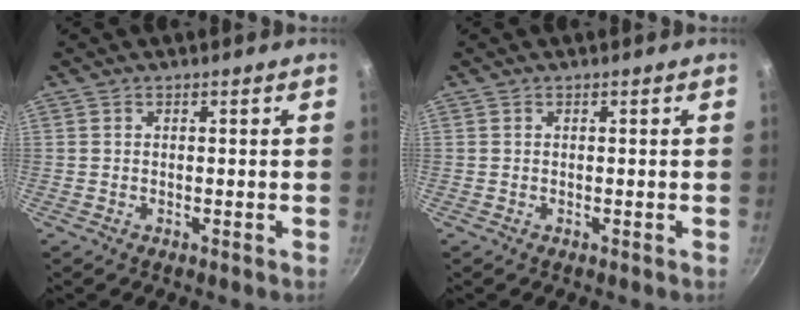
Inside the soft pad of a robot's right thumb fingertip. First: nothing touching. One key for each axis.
{"total": 0.0}